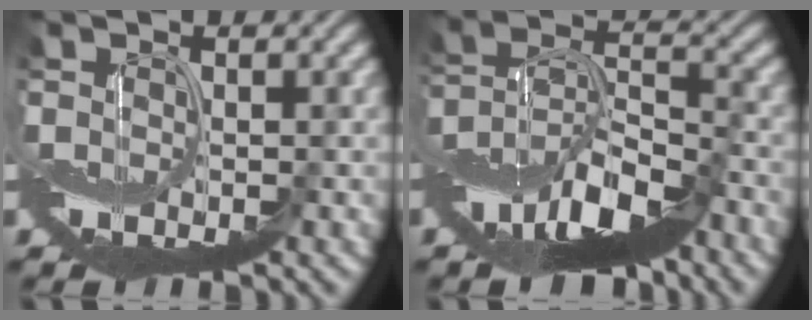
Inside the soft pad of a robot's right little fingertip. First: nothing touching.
{"total": 9.5, "force": [-6.3, 3.5, 6.2], "torque": [-0.102, 0.001, -0.124]}